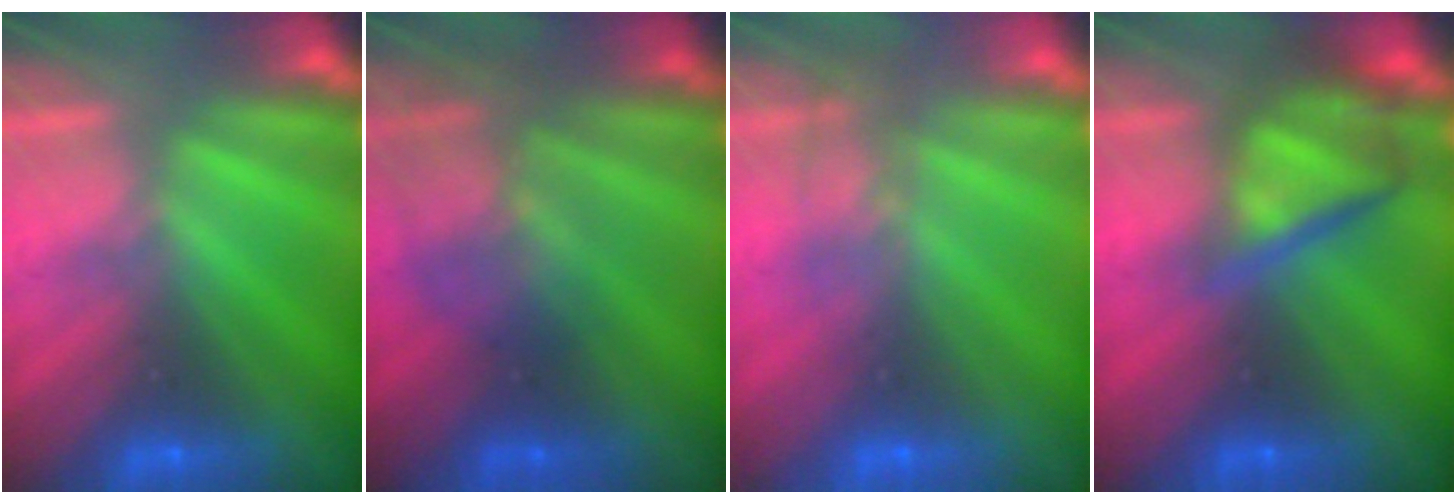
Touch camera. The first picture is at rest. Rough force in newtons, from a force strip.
{"total": 2.3}
{"total": 1.4}
{"total": 6.5}